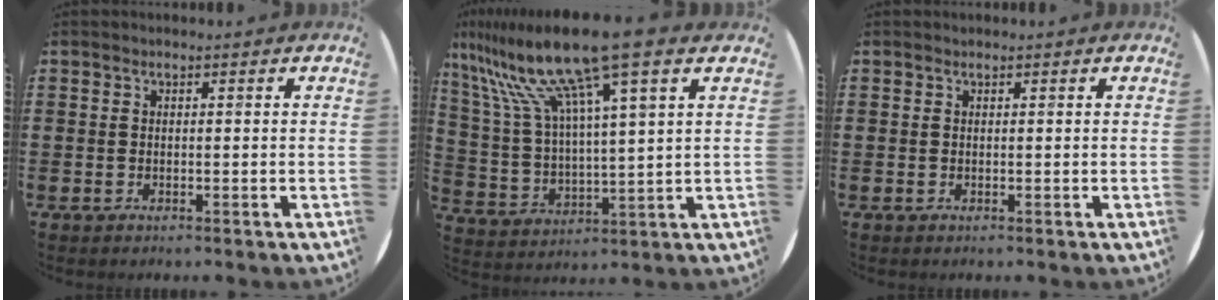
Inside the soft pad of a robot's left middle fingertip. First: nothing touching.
{"total": 15.6, "force": [11.0, 1.5, 11.0], "torque": [-0.257, -0.041, 0.184]}
{"total": 0.0}